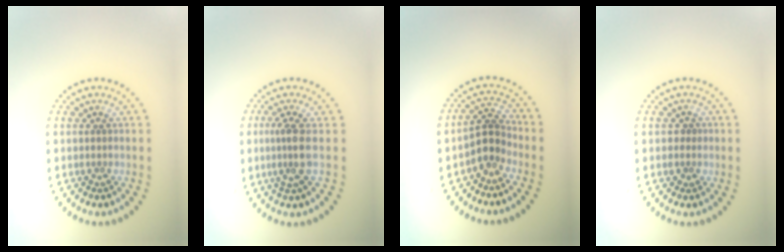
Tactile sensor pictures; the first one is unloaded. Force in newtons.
{"total": 2.6, "press": 2.0, "slide": 1.8}
{"total": 2.6, "press": 2.2, "slide": 1.4}
{"total": 1.1, "press": 1.0, "slide": 0.5}